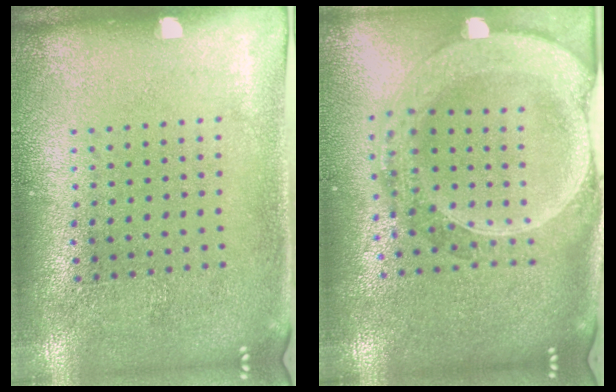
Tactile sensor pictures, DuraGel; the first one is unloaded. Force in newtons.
{"total": 2.8, "press": 2.4, "slide": 1.4}